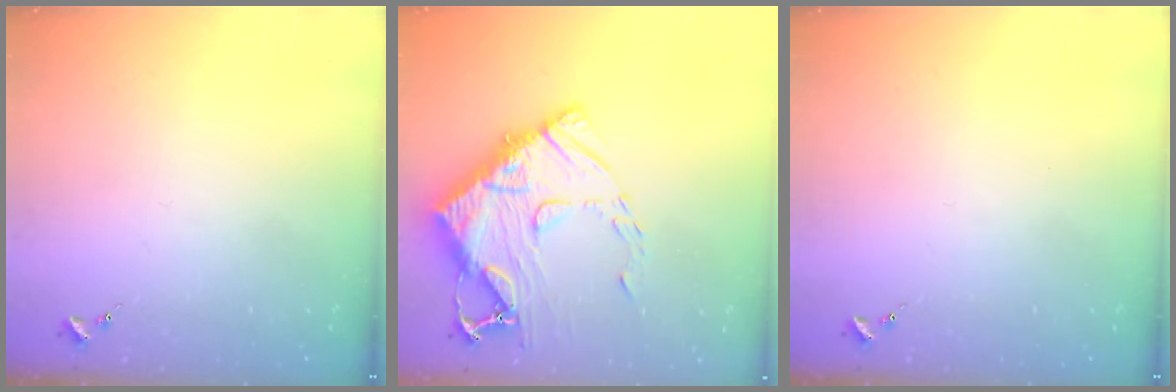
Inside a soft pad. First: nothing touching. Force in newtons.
{"total": 17.4, "press": 17.4, "slide": 1.6}
{"total": 0.0}